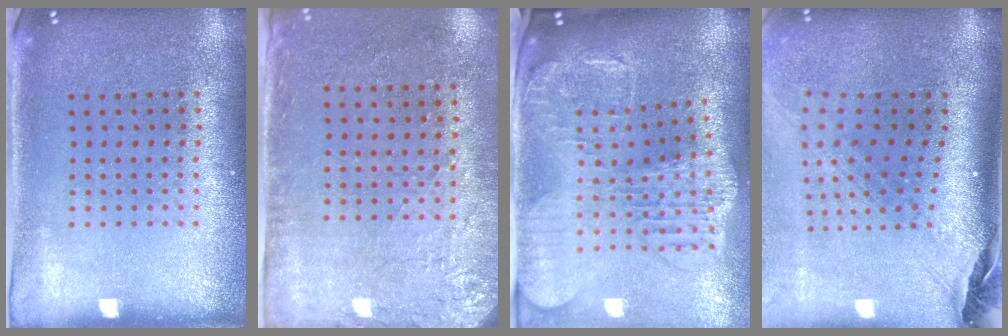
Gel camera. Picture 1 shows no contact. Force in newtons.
{"total": 2.9, "press": 2.3, "slide": 1.6}
{"total": 2.8, "press": 2.4, "slide": 1.4}
{"total": 2.8, "press": 2.1, "slide": 1.9}